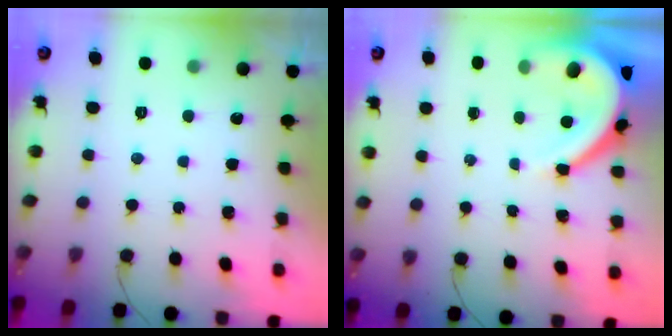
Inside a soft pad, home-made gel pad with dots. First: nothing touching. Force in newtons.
{"total": 9.9, "press": 9.8, "slide": 1.1}